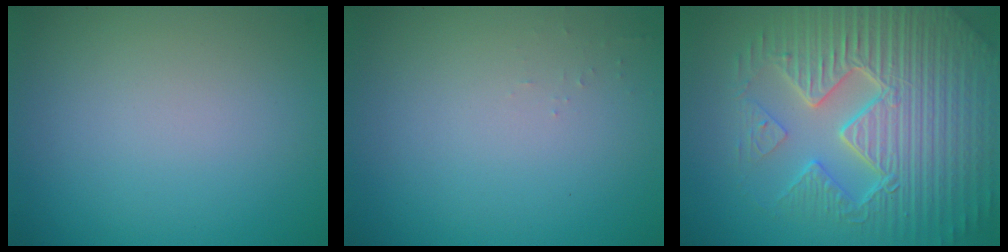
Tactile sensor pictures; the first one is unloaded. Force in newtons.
{"total": 0.5, "press": 0.5, "slide": 0.2}
{"total": 9.5, "press": 6.8, "slide": 6.7}